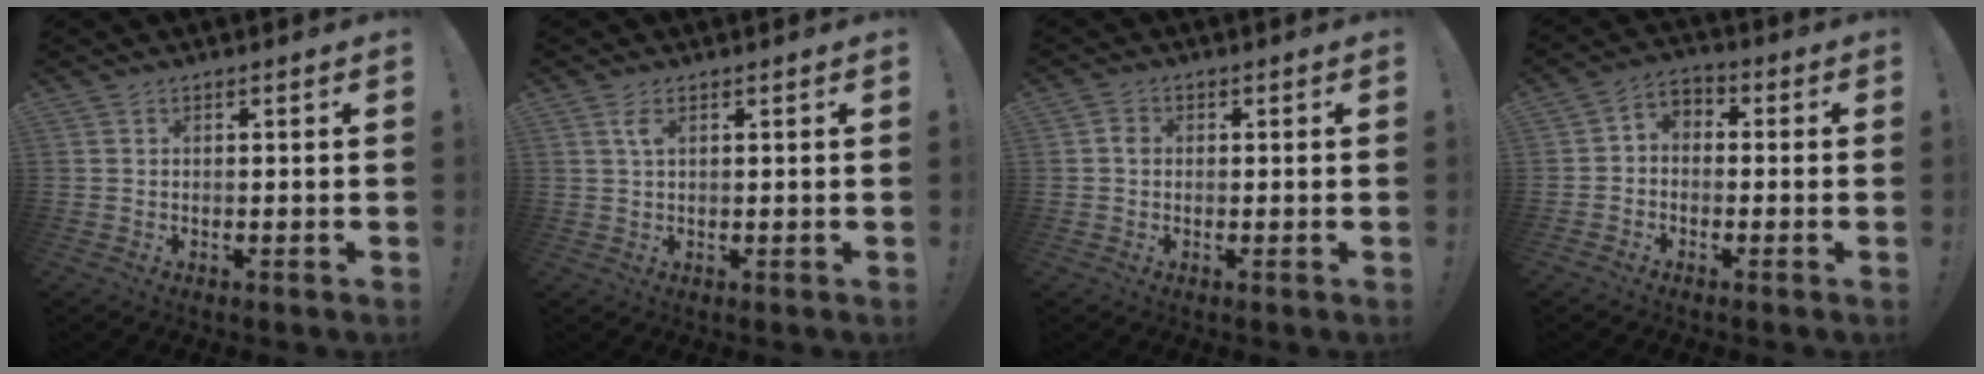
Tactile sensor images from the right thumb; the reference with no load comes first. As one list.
[{"total": 2.5, "force": [0.9, 0.8, 2.2], "torque": [-0.039, -0.001, 0.013]}, {"total": 1.9, "force": [-0.4, 1.5, 1.0], "torque": [-0.010, 0.002, -0.009]}, {"total": 4.4, "force": [-2.7, 3.0, 1.8], "torque": [-0.031, 0.019, -0.050]}]